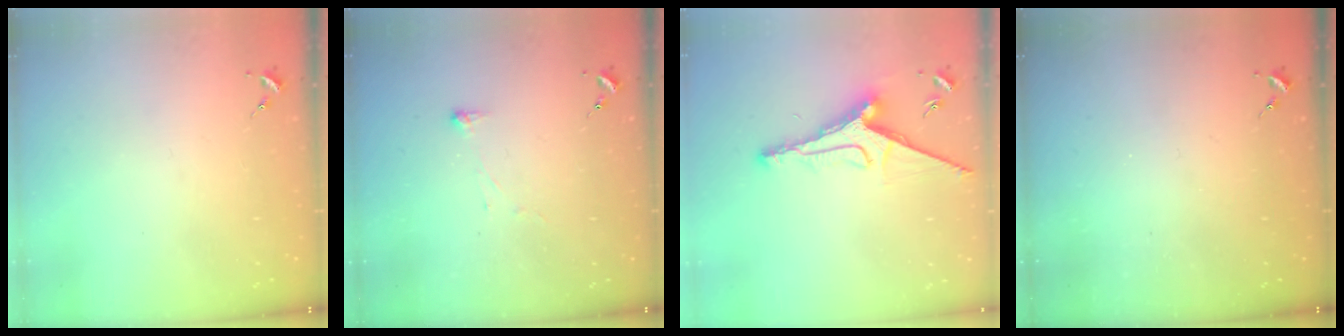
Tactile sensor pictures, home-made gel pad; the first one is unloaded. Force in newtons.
{"total": 2.9, "press": 2.8, "slide": 0.5}
{"total": 11.0, "press": 11.0, "slide": 0.8}
{"total": 0.0}